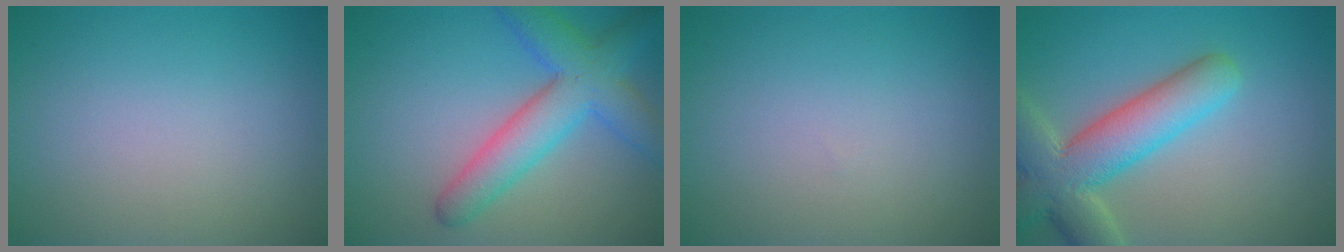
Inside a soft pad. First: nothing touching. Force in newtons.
{"total": 6.5, "press": 6.5, "slide": 0.1}
{"total": 0.0}
{"total": 7.7, "press": 7.7, "slide": 0.7}